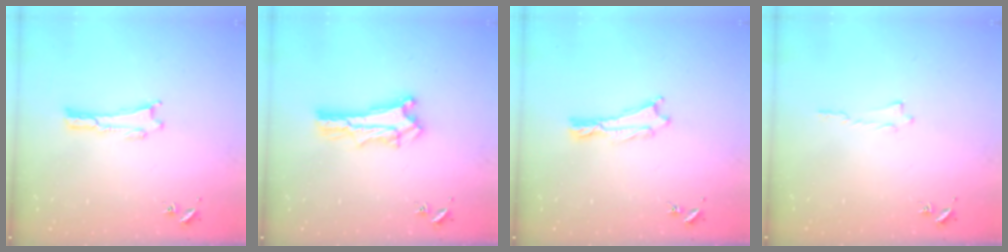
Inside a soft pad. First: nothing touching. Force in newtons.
{"total": 1.4, "press": 1.4, "slide": 0.2}
{"total": 0.0}
{"total": 0.0}